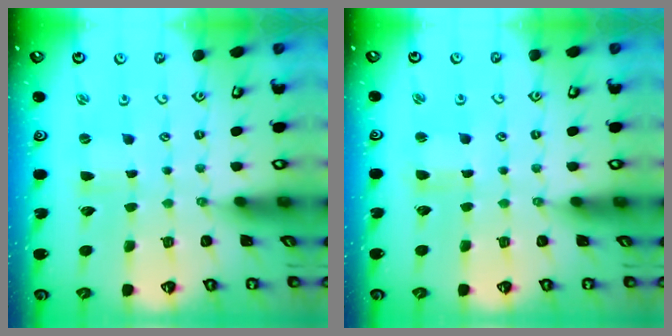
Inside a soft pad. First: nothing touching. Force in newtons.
{"total": 1.2, "press": 1.1, "slide": 0.3}